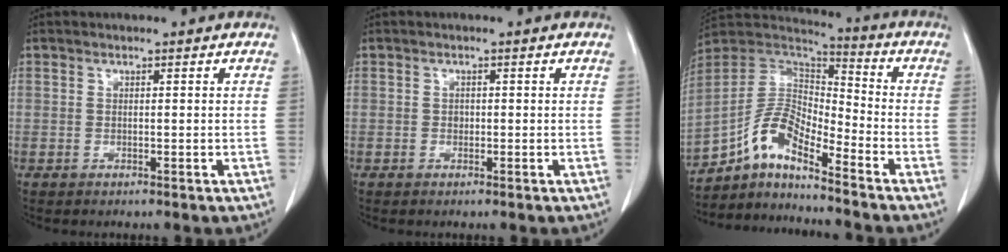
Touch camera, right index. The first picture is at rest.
{"total": 0.7, "force": [0.0, 0.6, 0.3], "torque": [-0.001, 0.004, 0.002]}
{"total": 10.7, "force": [-7.7, 2.6, 6.9], "torque": [-0.140, 0.034, -0.145]}